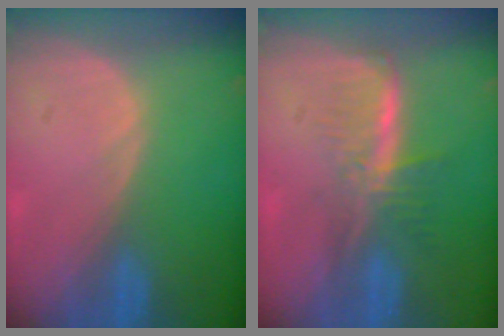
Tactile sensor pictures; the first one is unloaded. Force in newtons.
{"total": 6.0, "press": 5.2, "slide": 3.0}